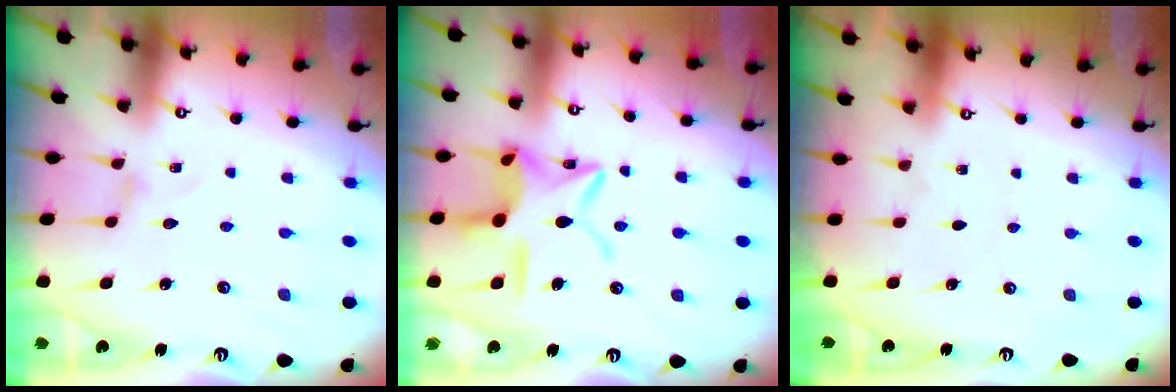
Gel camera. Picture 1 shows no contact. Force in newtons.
{"total": 15.5, "press": 15.4, "slide": 1.4}
{"total": 0.0}